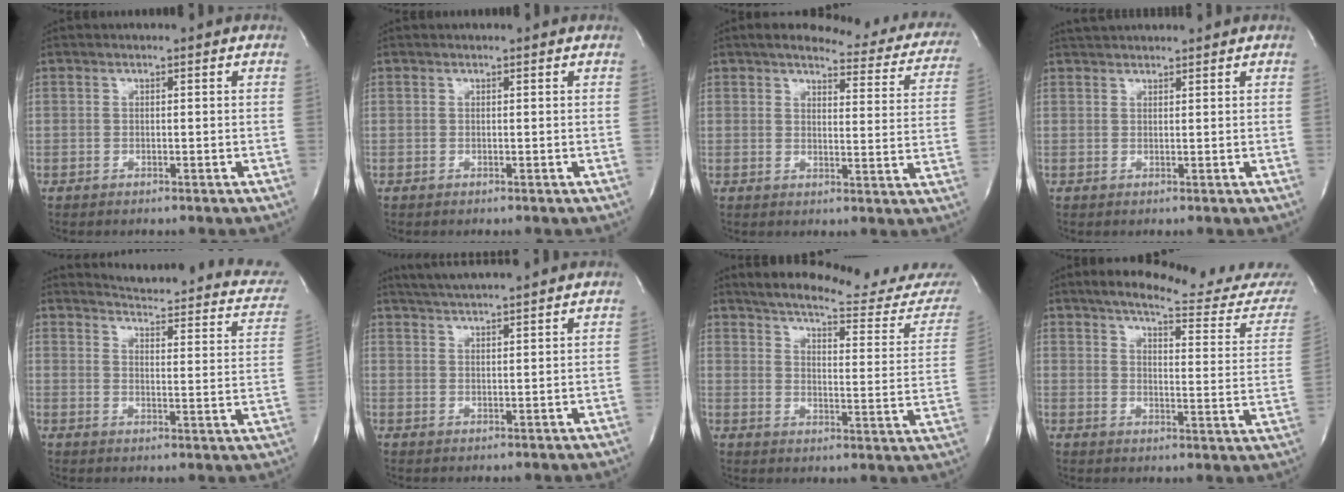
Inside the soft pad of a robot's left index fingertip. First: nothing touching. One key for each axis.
{"total": 1.0, "fx": 1.0, "fy": 0.0, "fz": 0.2, "tx": -0.008, "ty": 0.007, "tz": 0.011}
{"total": 15.8, "fx": 14.0, "fy": 4.3, "fz": 6.1, "tx": -0.046, "ty": -0.026, "tz": 0.141}
{"total": 4.1, "fx": 4.0, "fy": 0.3, "fz": 1.0, "tx": -0.018, "ty": 0.031, "tz": 0.065}
{"total": 18.5, "fx": 16.4, "fy": 4.3, "fz": 7.5, "tx": -0.083, "ty": -0.044, "tz": 0.172}
{"total": 9.3, "fx": 8.5, "fy": -0.5, "fz": 3.6, "tx": -0.069, "ty": 0.023, "tz": 0.127}
{"total": 21.3, "fx": 20.1, "fy": 1.0, "fz": 7.0, "tx": -0.094, "ty": -0.089, "tz": 0.245}
{"total": 17.9, "fx": 16.6, "fy": 0.8, "fz": 6.4, "tx": -0.082, "ty": -0.078, "tz": 0.197}